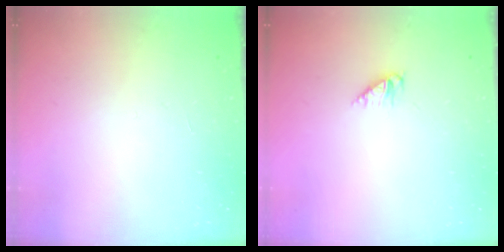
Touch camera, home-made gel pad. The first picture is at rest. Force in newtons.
{"total": 2.7, "press": 2.7, "slide": 0.4}